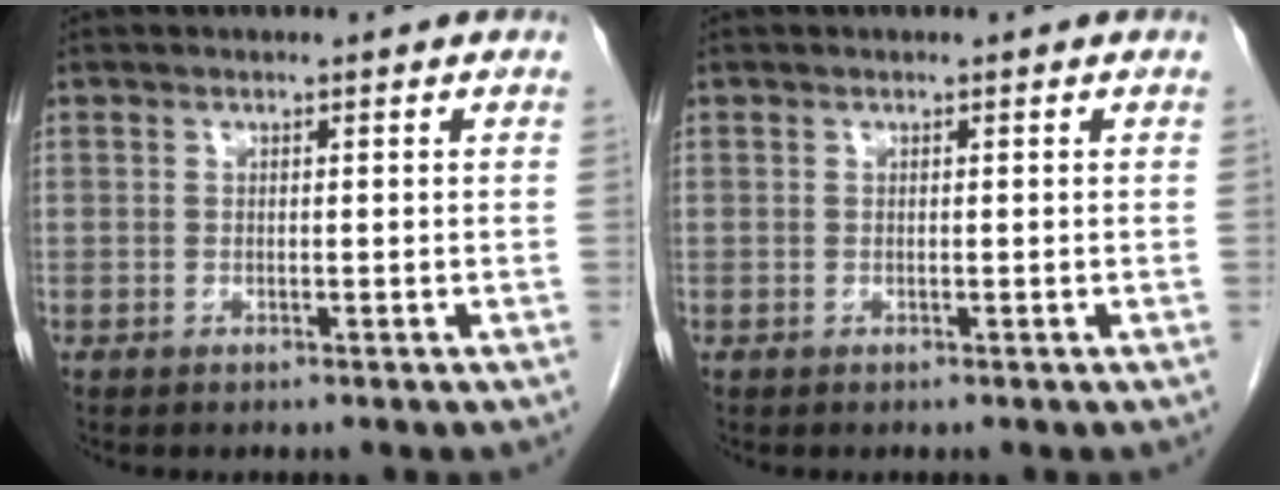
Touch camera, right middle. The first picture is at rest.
{"total": 0.0}